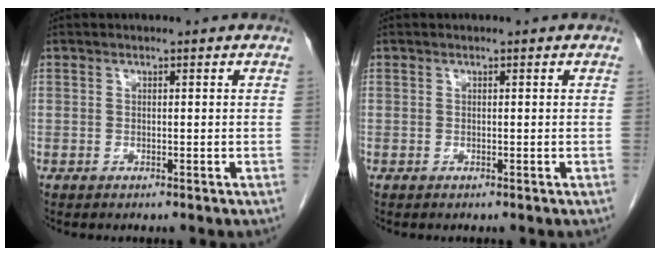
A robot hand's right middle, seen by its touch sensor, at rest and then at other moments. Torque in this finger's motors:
{"motor_torque": [0.00, 0.00, 0.00, 0.01]}